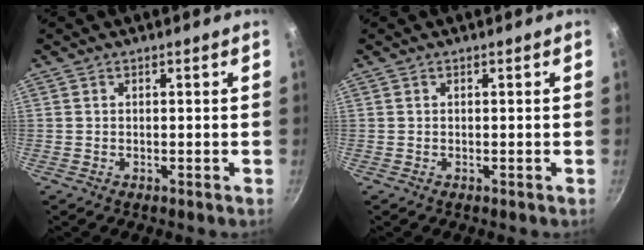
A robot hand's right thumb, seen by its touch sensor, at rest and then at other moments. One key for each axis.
{"total": 0.0}